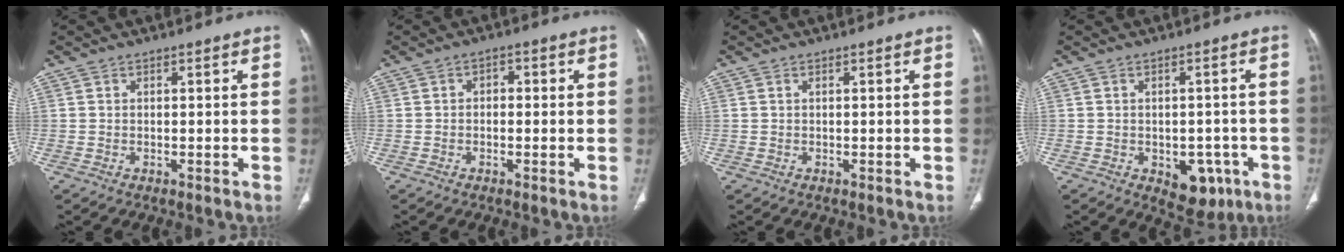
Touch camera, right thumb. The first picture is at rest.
{"total": 2.0, "force": [0.0, 1.4, 1.4], "torque": [-0.011, 0.008, -0.007]}
{"total": 0.0}
{"total": 7.9, "force": [-3.1, 5.1, 5.1], "torque": [-0.028, 0.011, -0.029]}